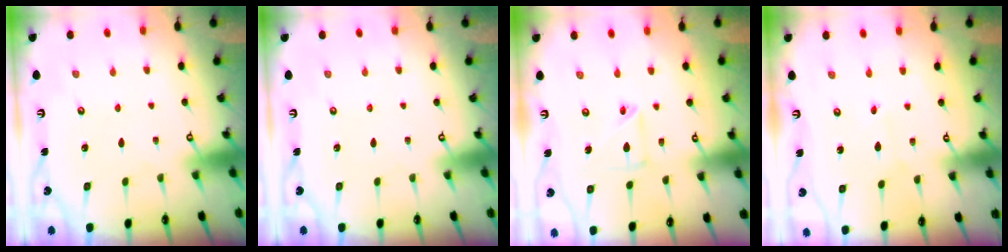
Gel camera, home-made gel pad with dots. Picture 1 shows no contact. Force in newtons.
{"total": 0.0}
{"total": 7.9, "press": 7.8, "slide": 0.7}
{"total": 2.7, "press": 2.7, "slide": 0.3}